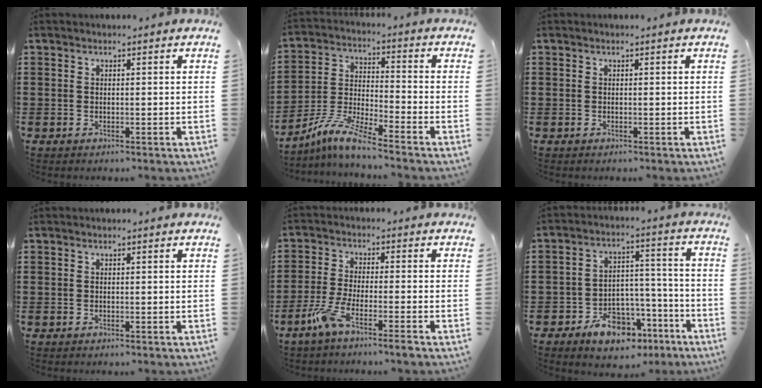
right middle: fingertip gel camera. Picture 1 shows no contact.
{"total": 7.9, "force": [-6.8, 0.0, 3.9], "torque": [-0.094, -0.009, -0.140]}
{"total": 0.0}
{"total": 0.0}
{"total": 5.9, "force": [-3.9, 0.5, 4.3], "torque": [-0.110, -0.020, -0.078]}
{"total": 8.2, "force": [-5.9, 4.6, 3.4], "torque": [-0.057, 0.036, -0.107]}